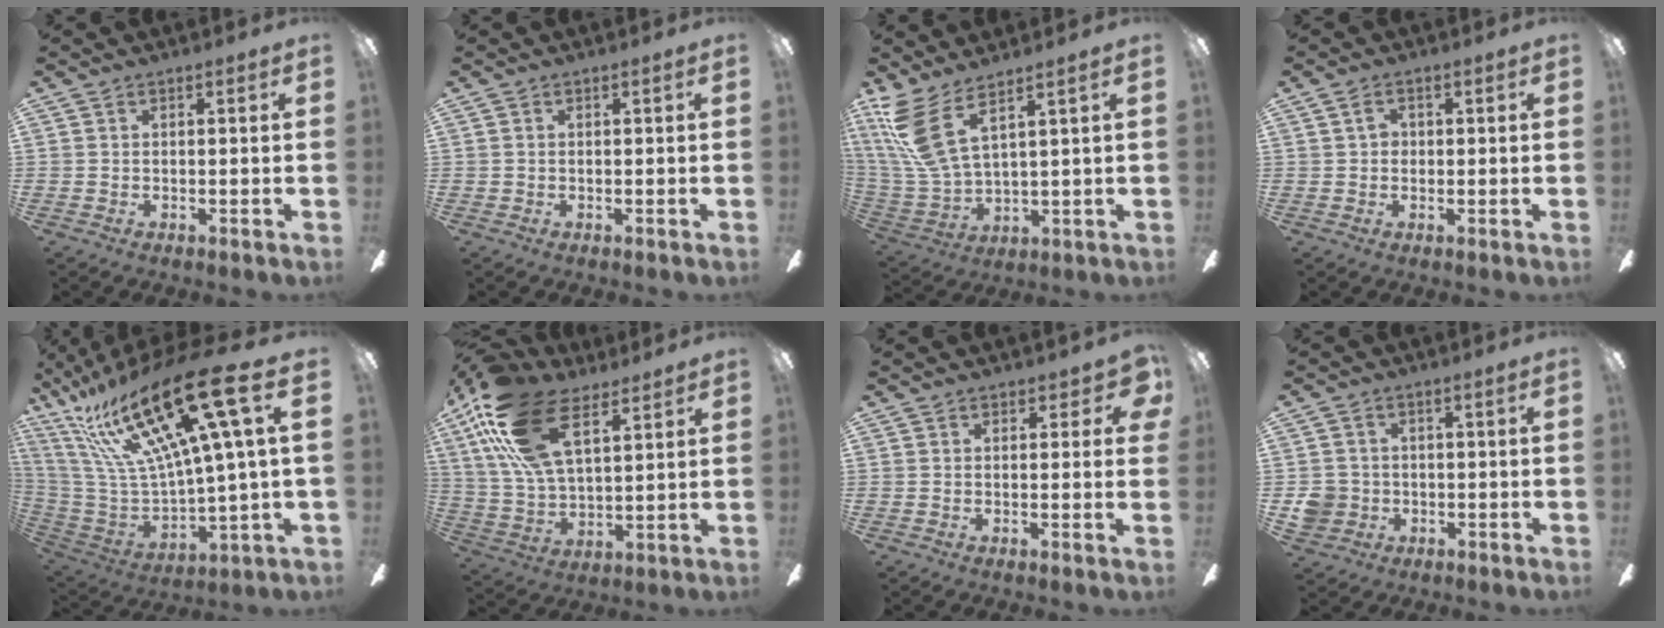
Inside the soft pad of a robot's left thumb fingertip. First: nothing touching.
{"total": 0.0}
{"total": 12.6, "force": [7.2, 3.8, 9.6], "torque": [-0.222, -0.047, 0.129]}
{"total": 2.5, "force": [0.5, 1.9, 1.5], "torque": [-0.023, 0.007, 0.005]}
{"total": 28.7, "force": [14.5, 7.8, 23.5], "torque": [-0.476, -0.097, 0.231]}
{"total": 21.2, "force": [11.7, 9.8, 14.8], "torque": [-0.314, -0.034, 0.206]}
{"total": 3.5, "force": [1.7, 1.9, 2.4], "torque": [-0.014, -0.004, 0.025]}
{"total": 5.2, "force": [-1.0, 4.9, 1.4], "torque": [-0.036, 0.010, -0.018]}